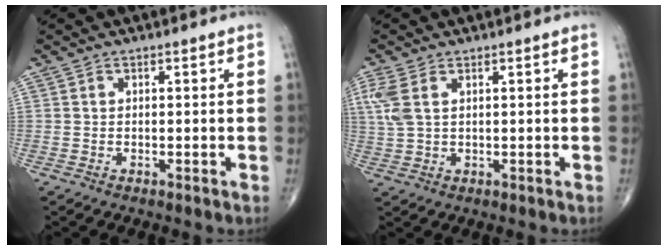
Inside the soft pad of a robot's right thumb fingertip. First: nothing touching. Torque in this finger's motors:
{"motor_torque": [0.02, 0.20, 0.56, 0.42, 0.06]}